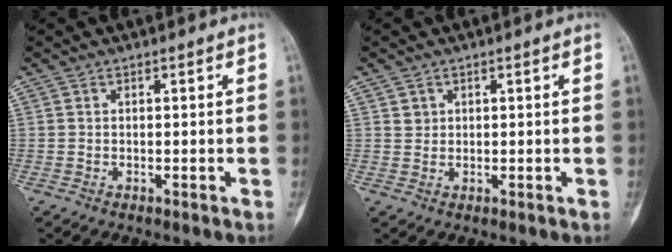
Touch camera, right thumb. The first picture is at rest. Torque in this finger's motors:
{"motor_torque": [0.12, 0.48, 0.16, -0.01, 0.03]}